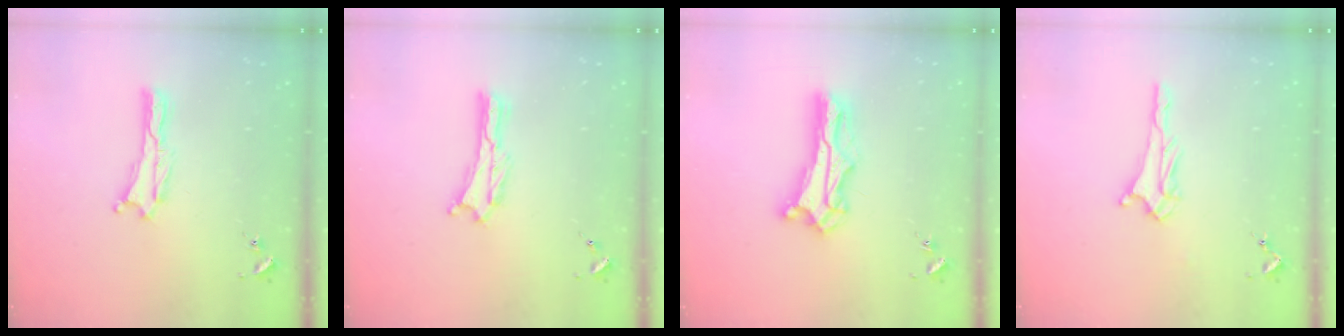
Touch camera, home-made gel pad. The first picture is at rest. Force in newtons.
{"total": 0.0}
{"total": 8.4, "press": 8.3, "slide": 0.7}
{"total": 2.6, "press": 2.6, "slide": 0.3}